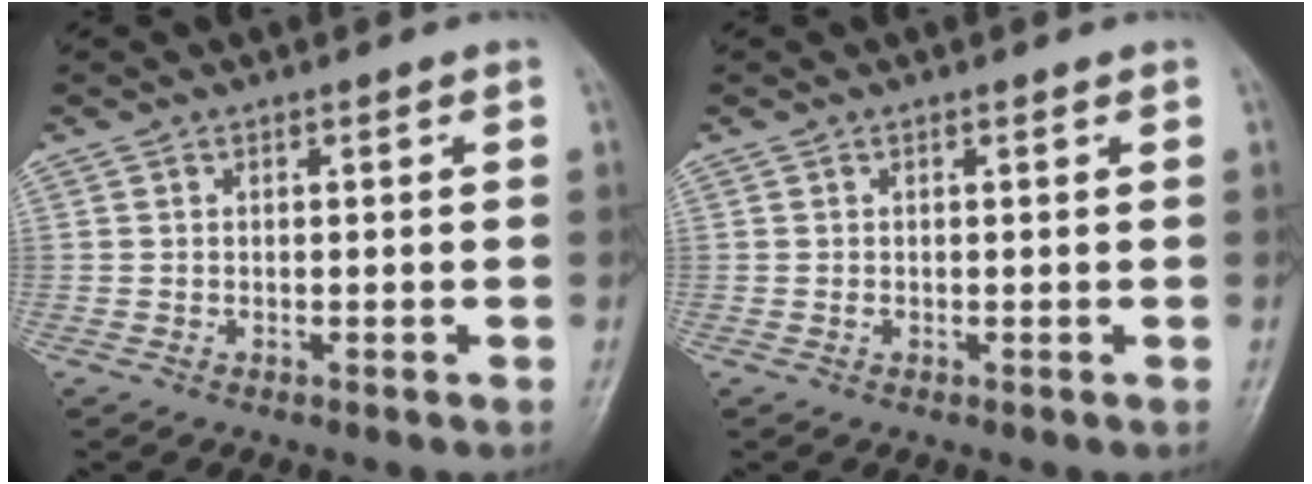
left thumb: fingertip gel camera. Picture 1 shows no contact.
{"total": 0.6, "force": [0.2, 0.4, 0.4], "torque": [-0.004, 0.000, 0.003]}